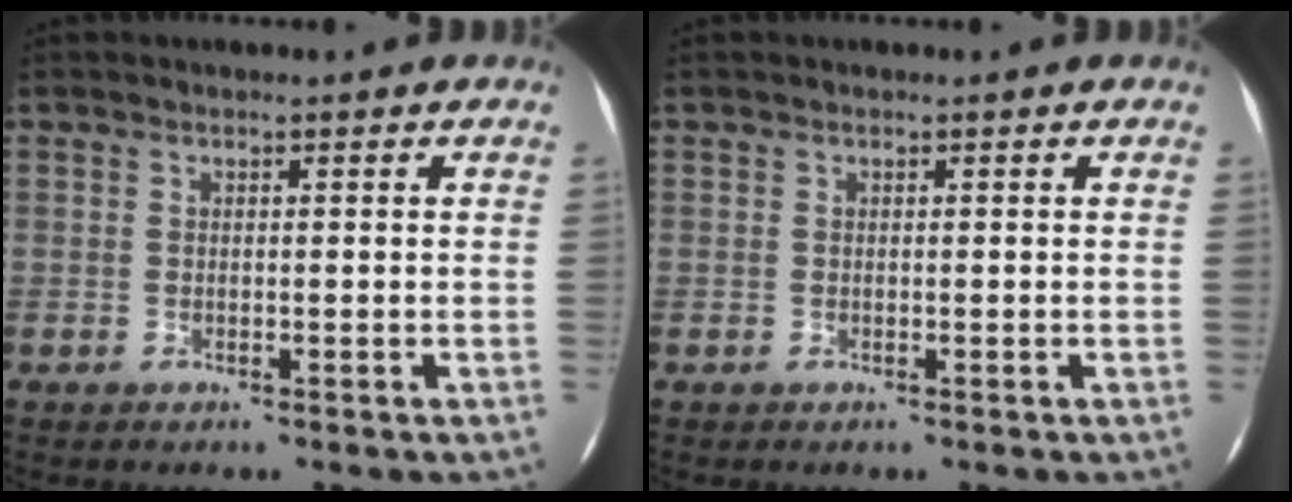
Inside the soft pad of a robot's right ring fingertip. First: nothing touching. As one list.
[{"total": 0.0}]